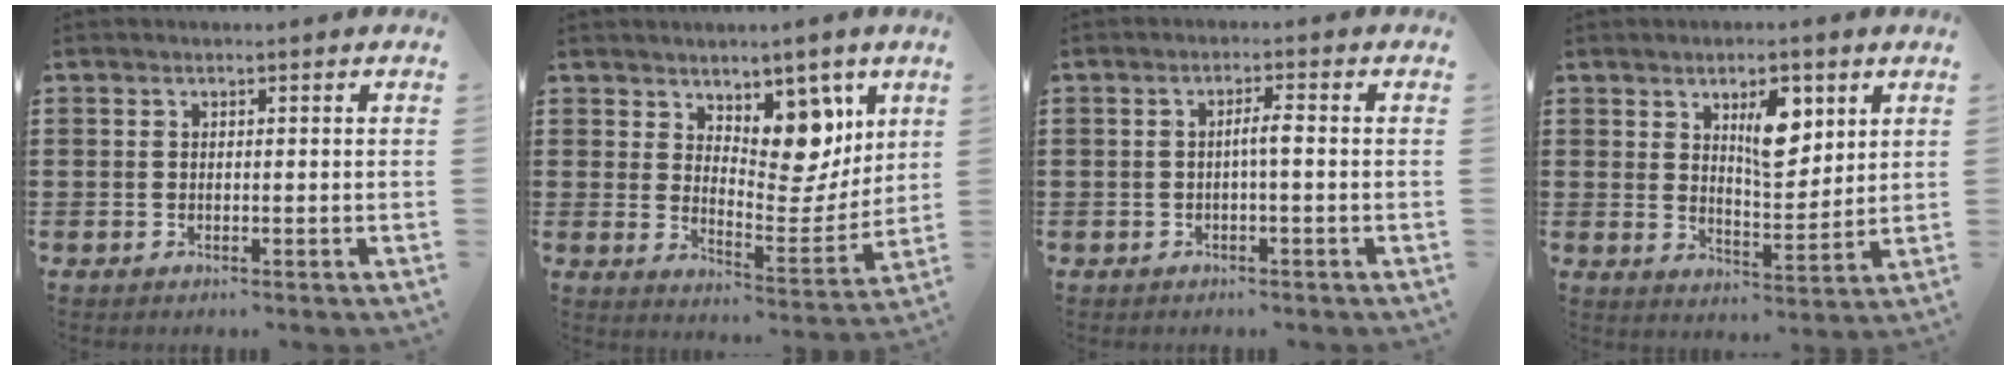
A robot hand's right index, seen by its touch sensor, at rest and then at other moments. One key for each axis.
{"total": 9.4, "fx": 6.2, "fy": 5.2, "fz": 4.7, "tx": -0.075, "ty": -0.040, "tz": 0.109}
{"total": 2.2, "fx": -0.3, "fy": 0.2, "fz": 2.2, "tx": -0.042, "ty": 0.002, "tz": -0.009}
{"total": 7.8, "fx": 3.5, "fy": 3.6, "fz": 6.0, "tx": -0.089, "ty": -0.006, "tz": 0.053}